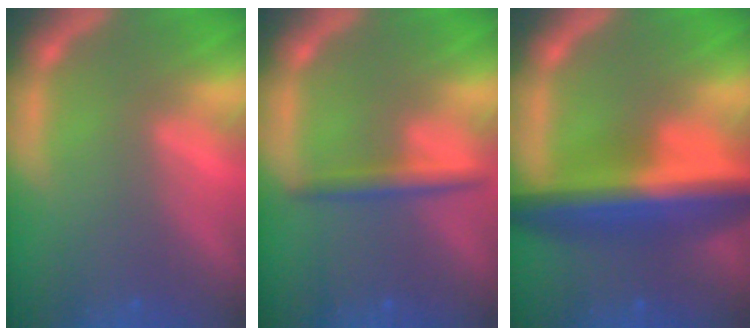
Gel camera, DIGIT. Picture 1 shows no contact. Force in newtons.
{"total": 2.4}
{"total": 10.0}